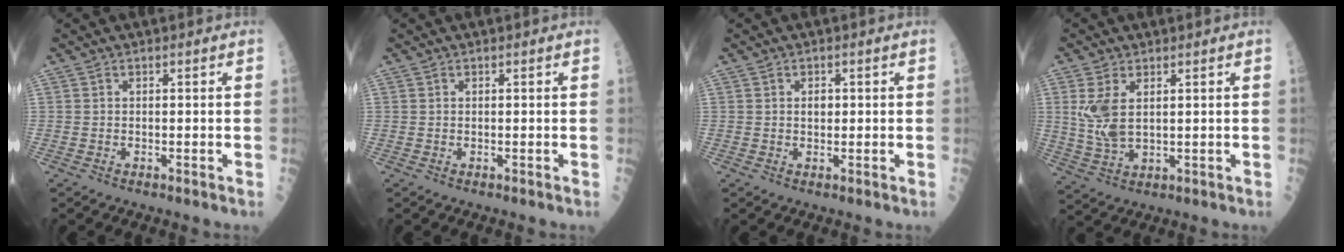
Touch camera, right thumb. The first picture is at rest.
{"total": 0.0}
{"total": 1.6, "force": [0.2, 1.2, 1.1], "torque": [-0.008, 0.001, 0.003]}
{"total": 6.9, "force": [1.8, 3.6, 5.6], "torque": [-0.121, -0.008, 0.047]}